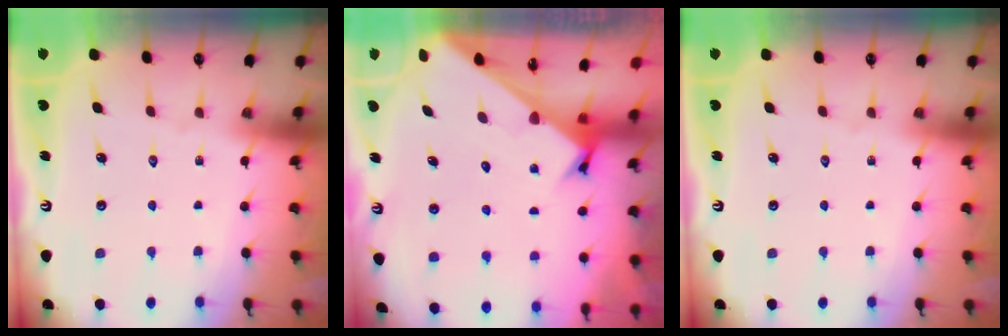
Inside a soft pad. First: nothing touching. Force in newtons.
{"total": 2.4, "press": 2.4, "slide": 0.2}
{"total": 0.0}